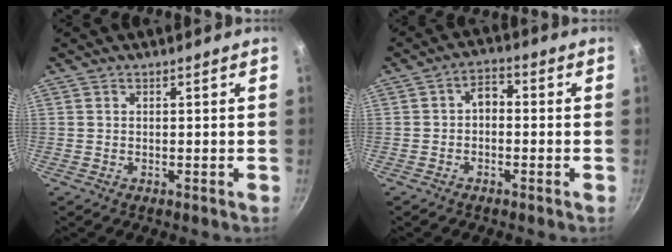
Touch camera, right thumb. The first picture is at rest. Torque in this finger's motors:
{"motor_torque": [-0.14, 0.14, -0.07, -0.07, -0.01]}